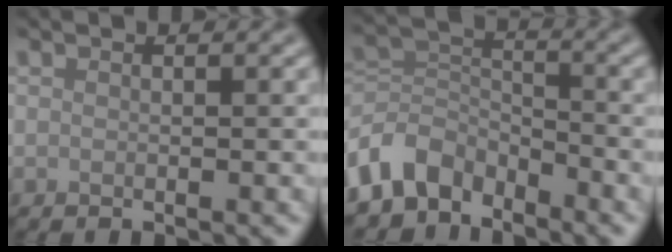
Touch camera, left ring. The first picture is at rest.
{"total": 5.4, "force": [-3.9, 3.3, 1.7], "torque": [-0.027, 0.000, -0.086]}